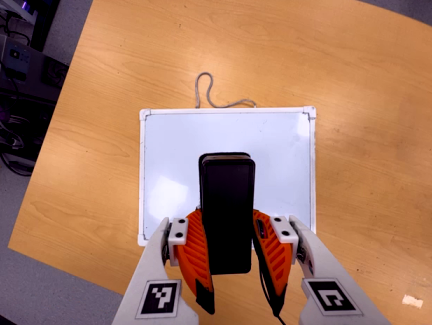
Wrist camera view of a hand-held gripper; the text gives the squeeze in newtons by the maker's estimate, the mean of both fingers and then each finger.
{"total": 6.4, "left": 5.7, "right": 7.2}